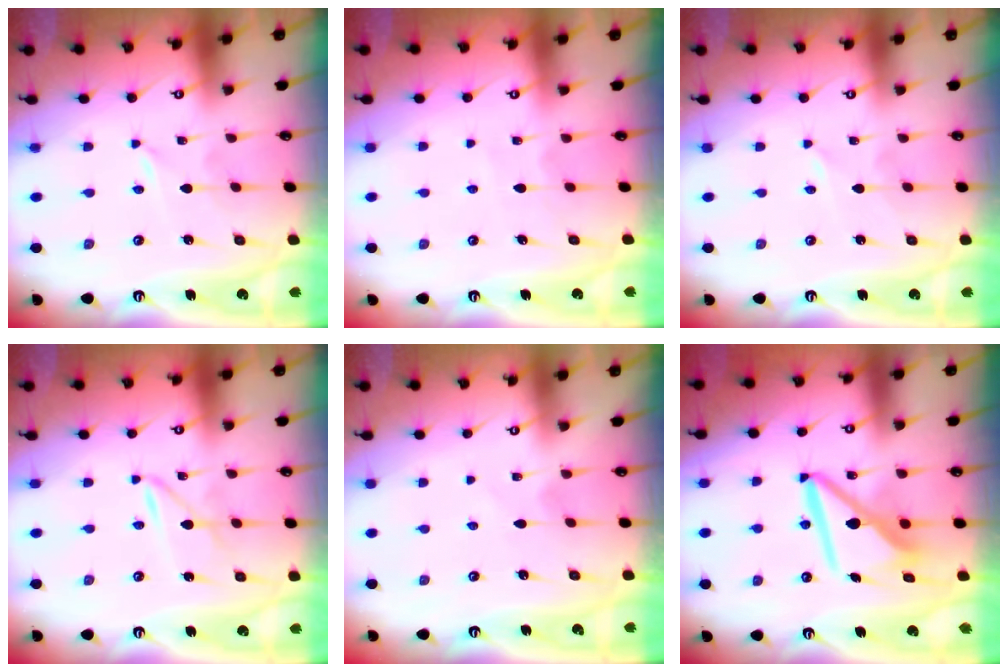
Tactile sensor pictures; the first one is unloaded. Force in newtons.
{"total": 4.2, "press": 4.2, "slide": 0.6}
{"total": 0.6, "press": 0.6, "slide": 0.1}
{"total": 2.2, "press": 2.1, "slide": 0.3}
{"total": 1.7, "press": 1.7, "slide": 0.3}
{"total": 11.0, "press": 11.0, "slide": 1.3}